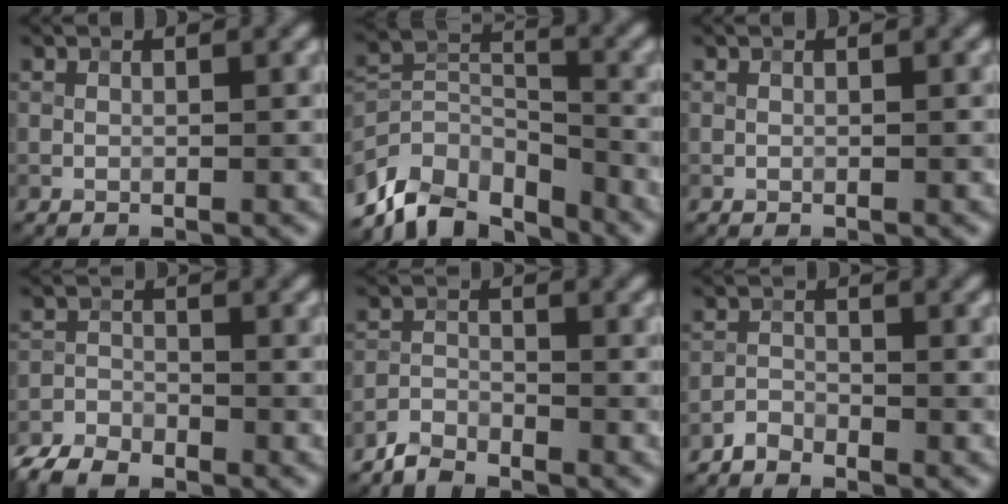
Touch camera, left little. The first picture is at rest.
{"total": 7.9, "force": [-6.5, 3.4, 2.9], "torque": [-0.041, -0.010, -0.132]}
{"total": 0.0}
{"total": 4.0, "force": [-3.6, 1.5, 1.1], "torque": [-0.018, -0.014, -0.079]}
{"total": 2.1, "force": [-2.1, 0.4, 0.0], "torque": [0.001, 0.003, -0.050]}
{"total": 1.5, "force": [-1.5, 0.4, 0.0], "torque": [0.007, 0.004, -0.032]}